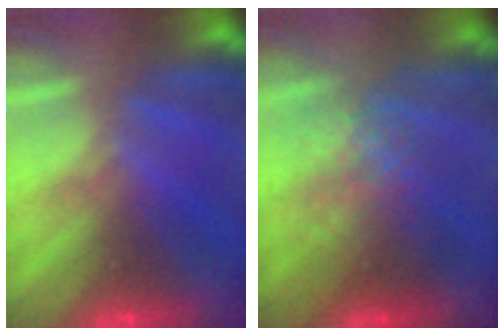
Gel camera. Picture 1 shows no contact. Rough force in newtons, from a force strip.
{"total": 2.4}